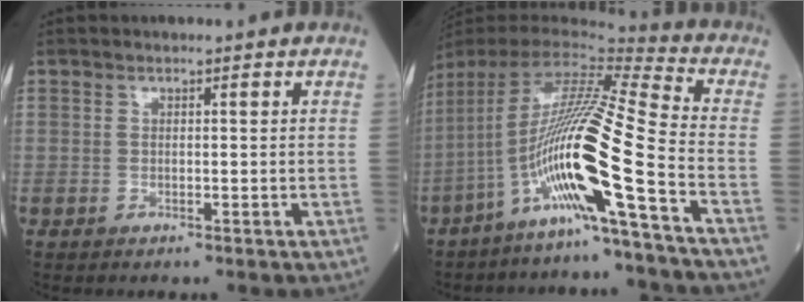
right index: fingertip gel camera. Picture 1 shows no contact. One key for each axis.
{"total": 18.3, "fx": -7.1, "fy": -1.6, "fz": 16.7, "tx": -0.324, "ty": -0.003, "tz": -0.144}